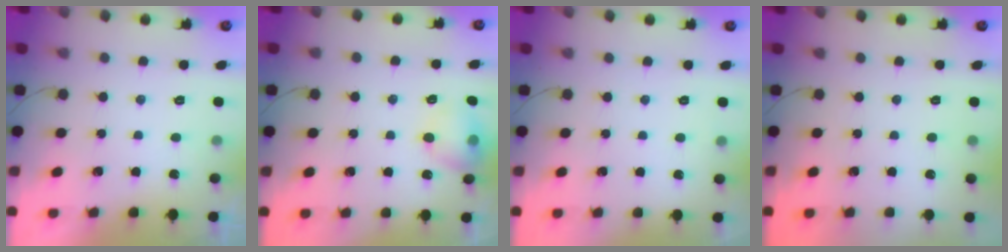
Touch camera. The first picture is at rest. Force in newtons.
{"total": 10.0, "press": 9.9, "slide": 1.4}
{"total": 2.4, "press": 1.6, "slide": 1.8}
{"total": 0.0}